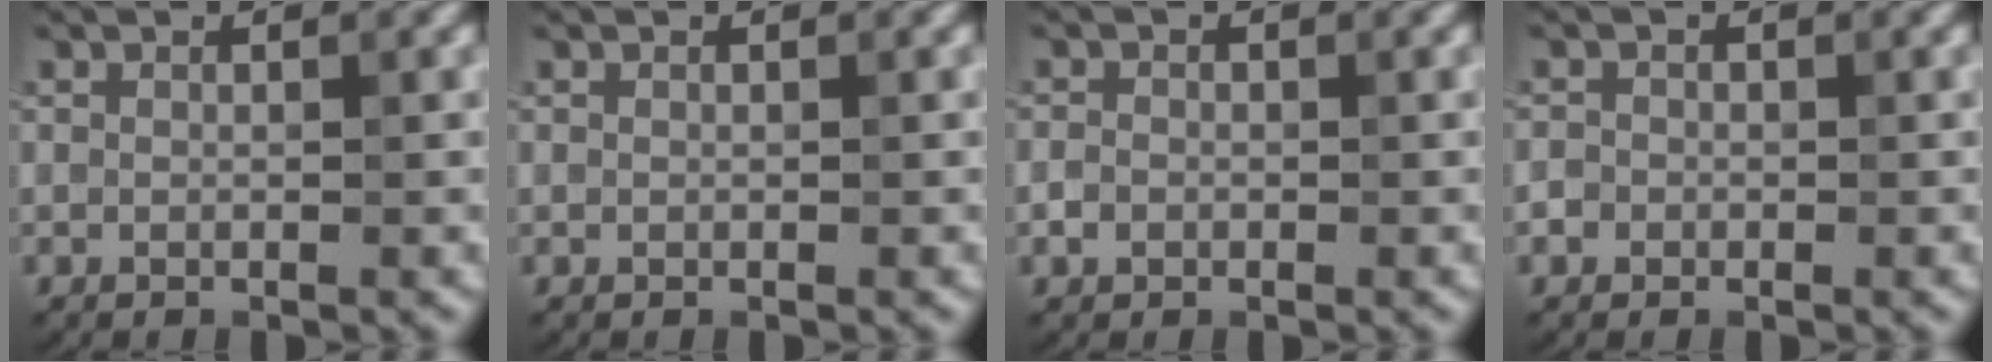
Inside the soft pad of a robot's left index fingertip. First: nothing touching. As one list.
[{"total": 0.0}, {"total": 1.0, "force": [-0.4, 0.9, 0.4], "torque": [0.007, 0.006, -0.009]}, {"total": 1.5, "force": [-0.5, 1.4, 0.3], "torque": [0.012, 0.017, -0.024]}]